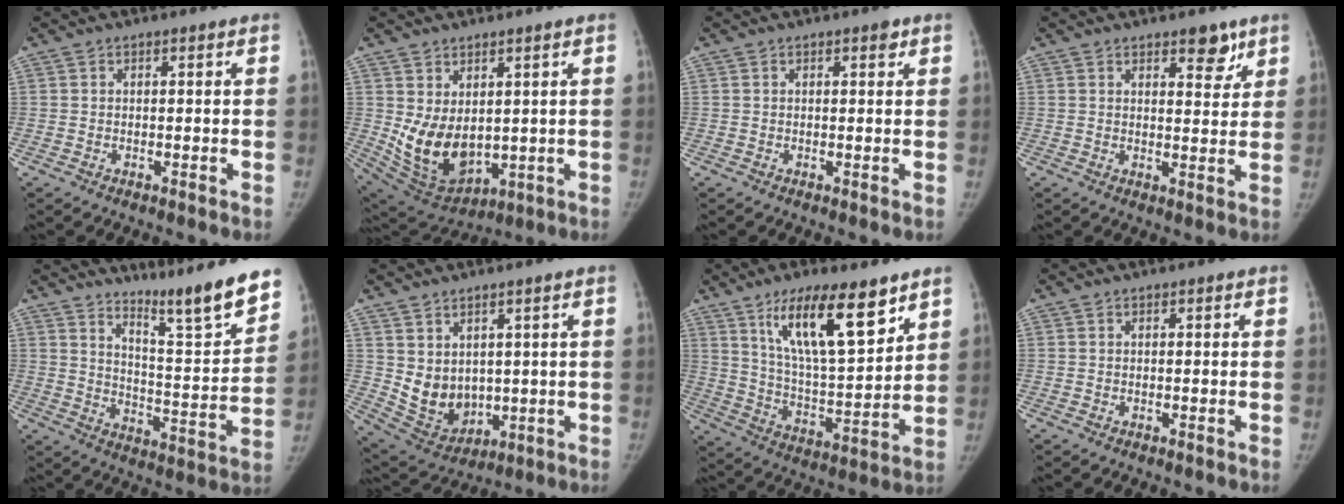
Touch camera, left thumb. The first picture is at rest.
{"total": 11.5, "force": [1.4, 7.2, 8.8], "torque": [-0.136, -0.025, 0.058]}
{"total": 1.3, "force": [0.8, 0.5, 0.8], "torque": [-0.006, -0.002, 0.008]}
{"total": 5.1, "force": [3.4, 2.3, 3.0], "torque": [-0.014, -0.021, 0.046]}
{"total": 14.6, "force": [12.1, 0.9, 8.0], "torque": [-0.096, -0.101, 0.193]}
{"total": 9.0, "force": [1.7, 6.9, 5.6], "torque": [-0.068, -0.023, 0.062]}
{"total": 18.1, "force": [10.6, 5.3, 13.6], "torque": [-0.198, -0.057, 0.194]}
{"total": 0.0}